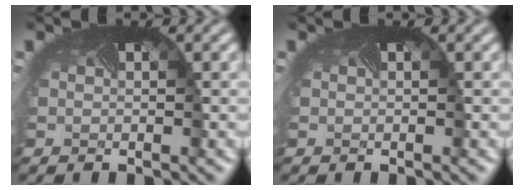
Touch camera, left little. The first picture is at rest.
{"total": 0.0}